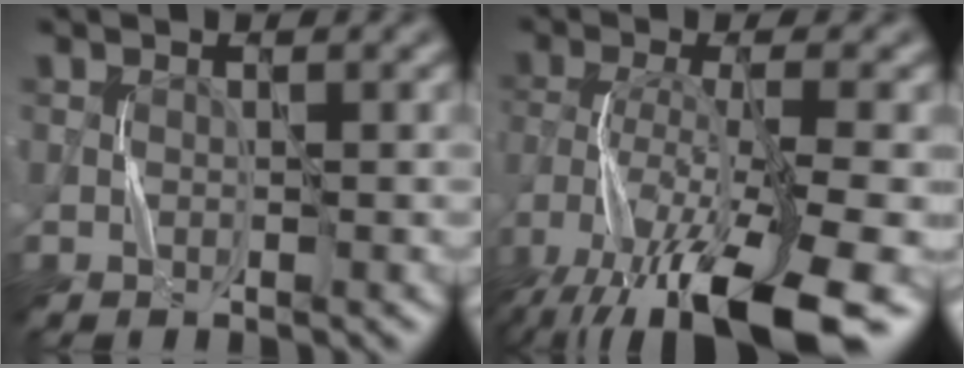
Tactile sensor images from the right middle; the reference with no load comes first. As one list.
[{"total": 13.9, "force": [-8.7, 3.3, 10.4], "torque": [-0.208, -0.018, -0.143]}]